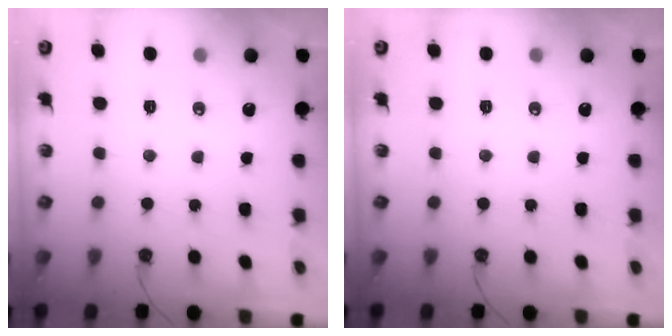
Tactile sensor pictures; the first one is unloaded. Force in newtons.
{"total": 0.0}